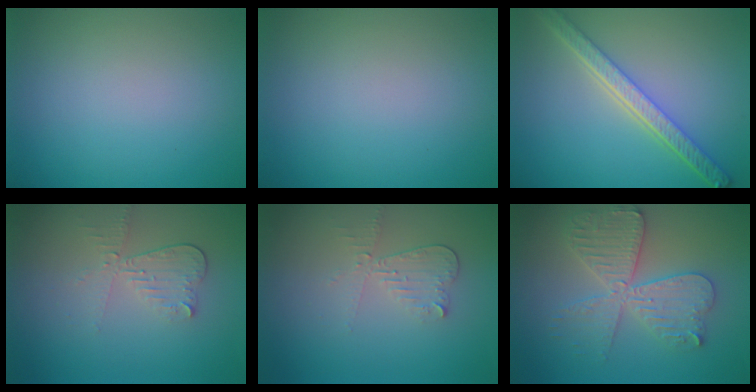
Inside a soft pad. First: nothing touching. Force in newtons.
{"total": 0.0}
{"total": 5.1, "press": 4.0, "slide": 3.1}
{"total": 3.0, "press": 2.6, "slide": 1.4}
{"total": 2.0, "press": 1.9, "slide": 0.7}
{"total": 5.7, "press": 5.6, "slide": 0.8}